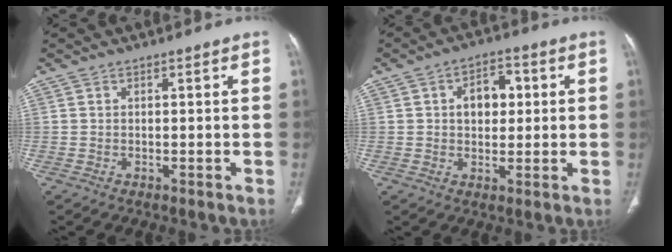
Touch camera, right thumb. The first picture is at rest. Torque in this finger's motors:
{"motor_torque": [0.31, 1.36, 0.80, 0.49, 0.03]}